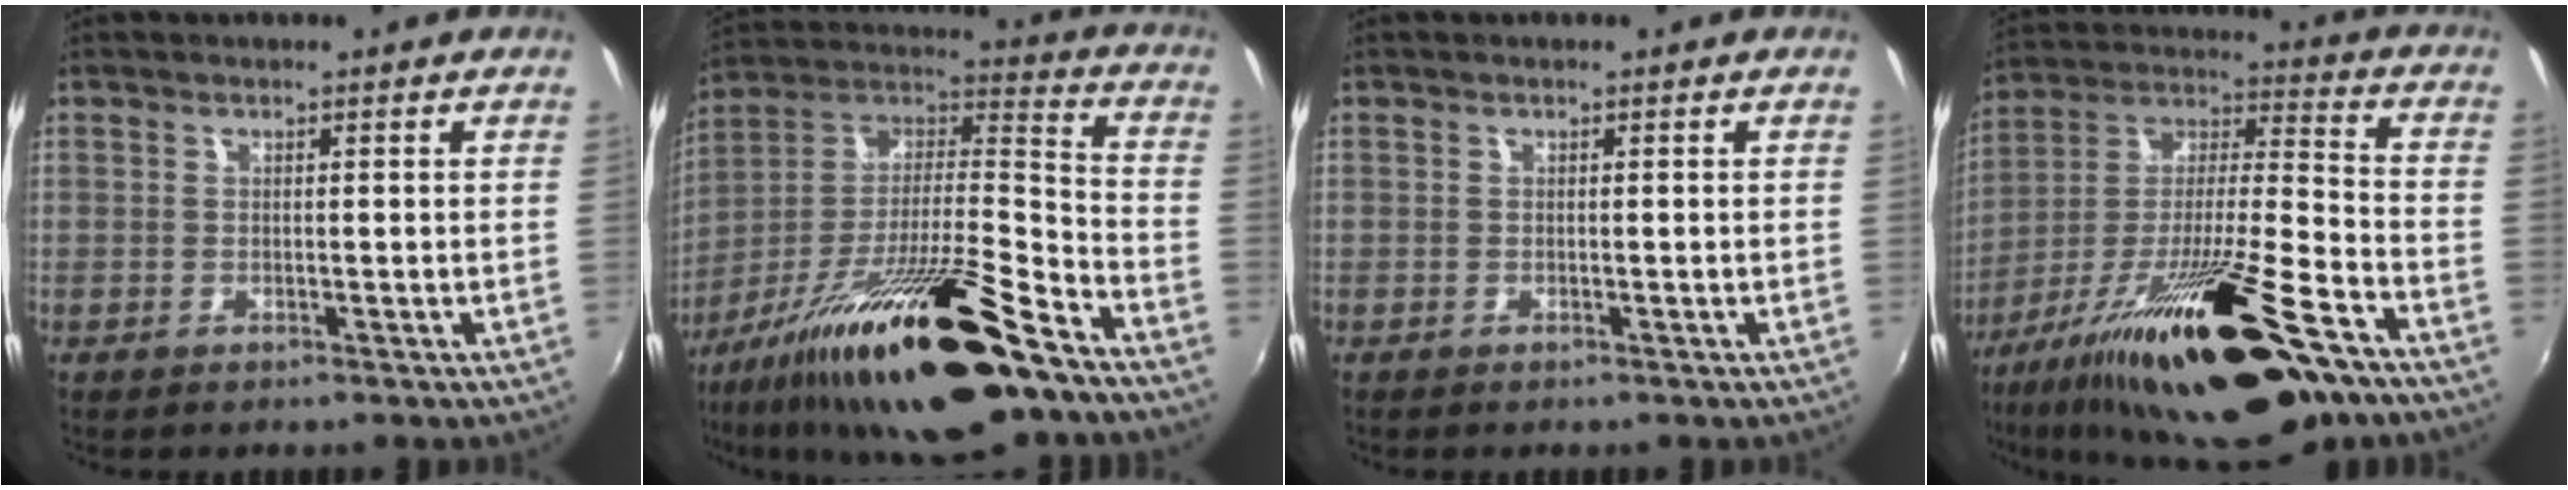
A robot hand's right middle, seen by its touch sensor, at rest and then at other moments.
{"total": 25.6, "force": [-16.4, 4.8, 19.1], "torque": [-0.320, -0.021, -0.277]}
{"total": 0.0}
{"total": 28.3, "force": [-17.4, 6.4, 21.3], "torque": [-0.370, -0.038, -0.285]}